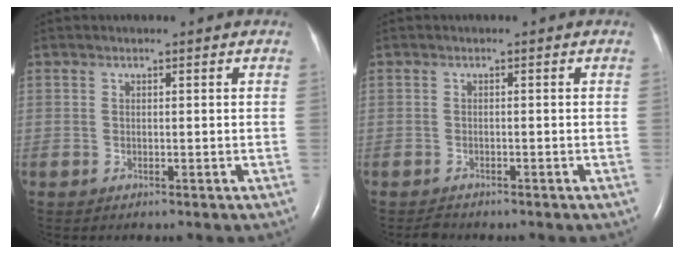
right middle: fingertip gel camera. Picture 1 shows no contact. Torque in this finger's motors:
{"motor_torque": [0.15, -0.11, -0.02, -0.01]}